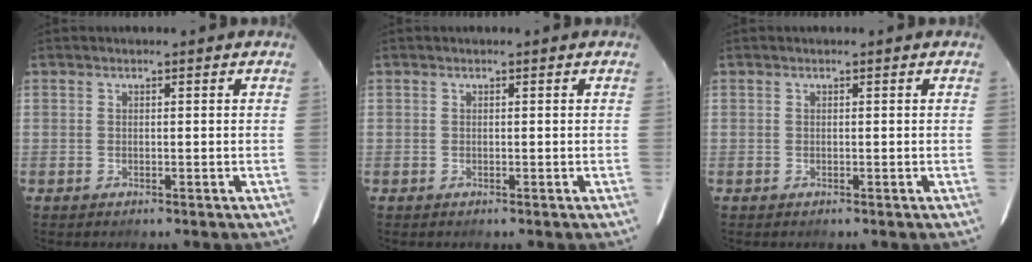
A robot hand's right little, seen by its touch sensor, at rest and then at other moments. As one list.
[{"total": 0.0}, {"total": 0.0}]